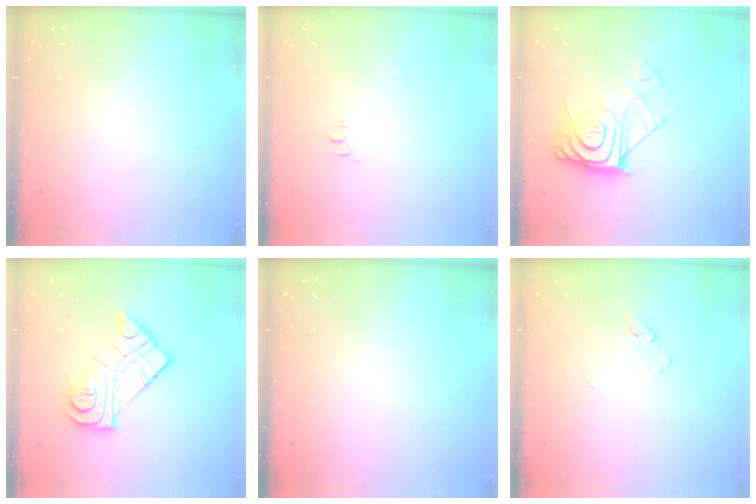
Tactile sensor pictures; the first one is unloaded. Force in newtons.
{"total": 5.2, "press": 5.1, "slide": 0.6}
{"total": 12.3, "press": 12.3, "slide": 1.1}
{"total": 14.1, "press": 14.1, "slide": 1.0}
{"total": 0.0}
{"total": 6.2, "press": 6.2, "slide": 0.5}